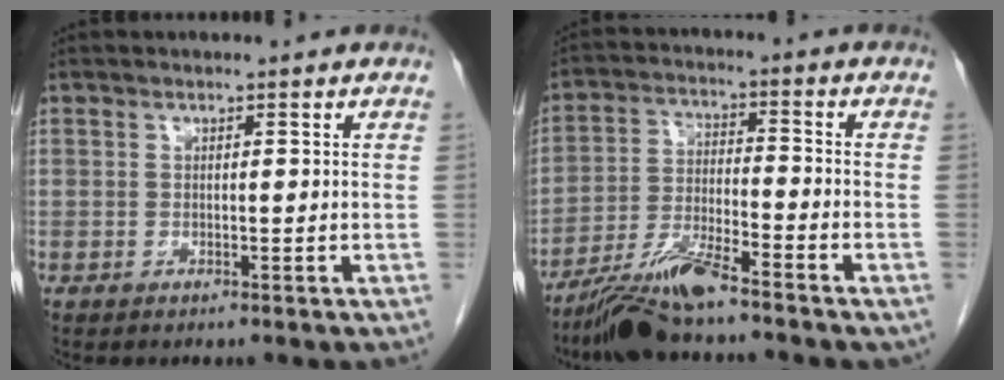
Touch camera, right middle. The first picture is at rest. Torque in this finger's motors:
{"motor_torque": [1.09, -1.05, 0.14, 0.09]}